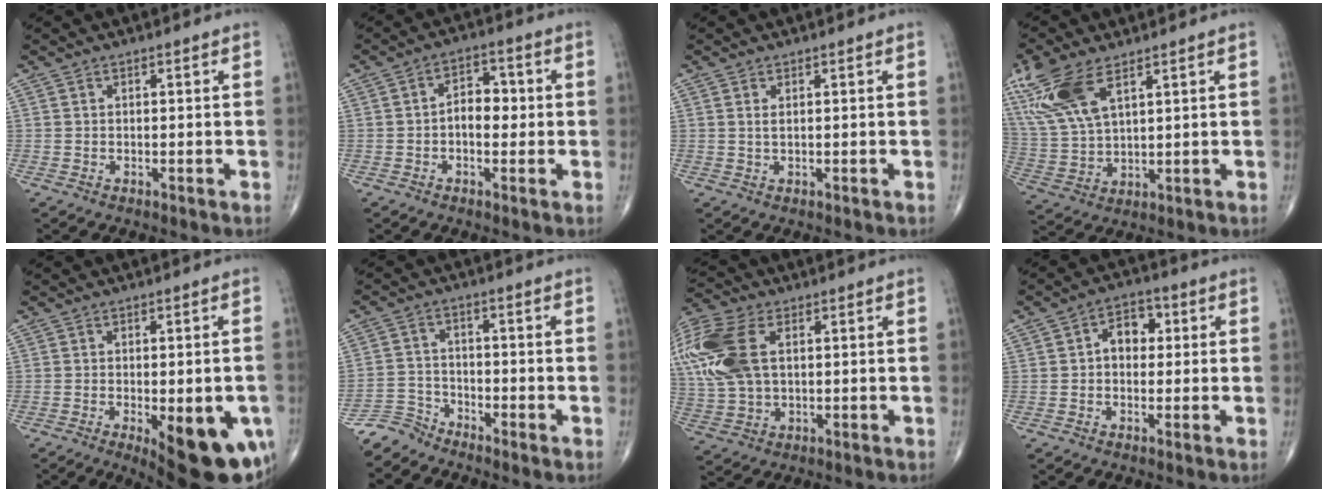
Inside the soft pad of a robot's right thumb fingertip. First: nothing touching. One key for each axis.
{"total": 5.7, "fx": -0.3, "fy": 3.6, "fz": 4.4, "tx": -0.049, "ty": 0.017, "tz": -0.012}
{"total": 1.1, "fx": 0.4, "fy": 0.3, "fz": 0.9, "tx": -0.022, "ty": 0.000, "tz": 0.010}
{"total": 13.7, "fx": 7.4, "fy": 5.8, "fz": 10.0, "tx": -0.223, "ty": -0.012, "tz": 0.155}
{"total": 16.9, "fx": -6.0, "fy": 6.1, "fz": 14.6, "tx": -0.131, "ty": -0.004, "tz": -0.061}
{"total": 4.3, "fx": -4.2, "fy": 1.0, "fz": -0.7, "tx": 0.018, "ty": 0.019, "tz": -0.090}
{"total": 20.2, "fx": 5.4, "fy": 12.3, "fz": 15.1, "tx": -0.390, "ty": 0.019, "tz": 0.104}
{"total": 5.7, "fx": 0.7, "fy": 4.1, "fz": 3.9, "tx": -0.036, "ty": 0.016, "tz": 0.001}